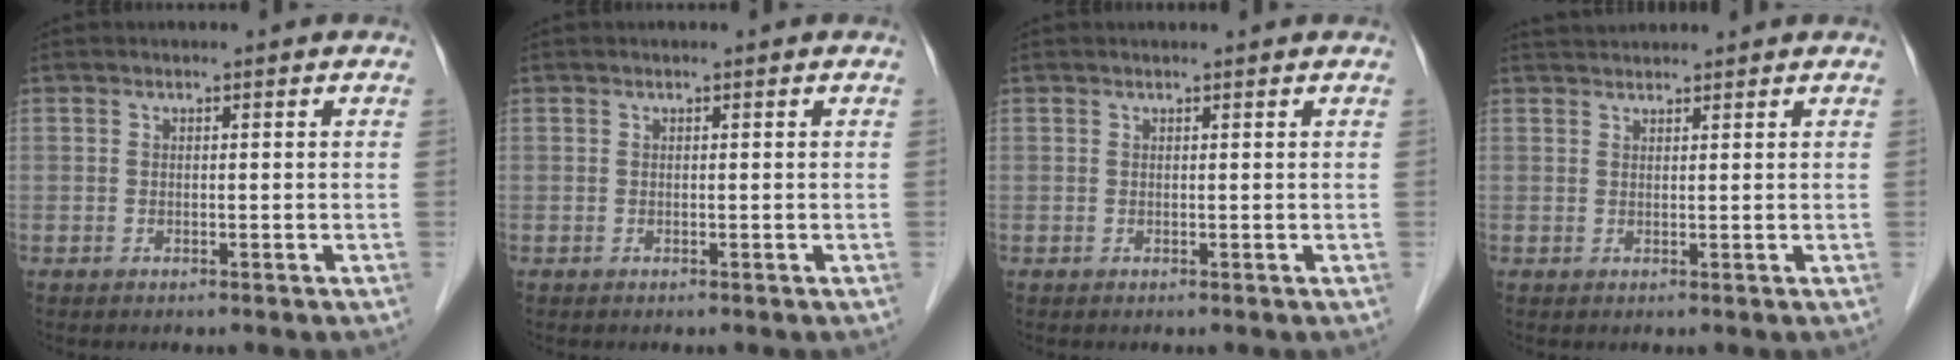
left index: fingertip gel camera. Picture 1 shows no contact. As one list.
[{"total": 0.0}, {"total": 0.5, "force": [0.4, 0.0, 0.3], "torque": [-0.007, 0.005, 0.006]}, {"total": 2.3, "force": [2.3, 0.2, 0.4], "torque": [-0.008, 0.025, 0.043]}]